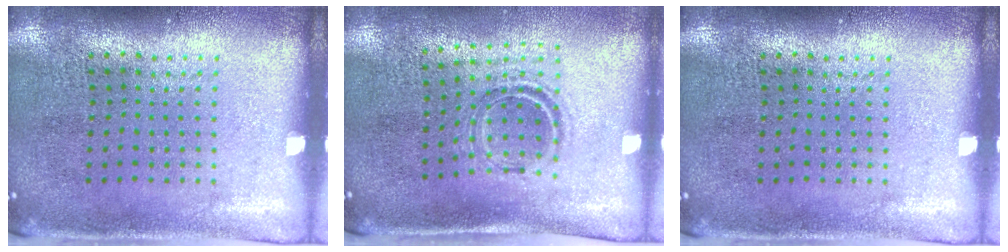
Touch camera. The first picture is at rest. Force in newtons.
{"total": 1.0, "press": 0.9, "slide": 0.3}
{"total": 0.0}